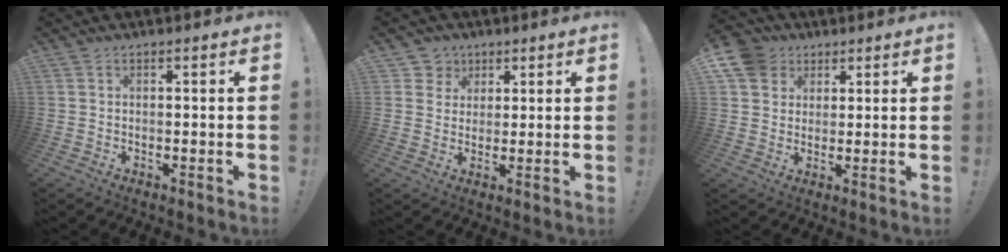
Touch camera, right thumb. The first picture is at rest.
{"total": 5.4, "force": [2.6, 4.7, 0.6], "torque": [-0.007, -0.021, 0.049]}
{"total": 8.9, "force": [4.2, 7.4, 2.7], "torque": [-0.044, -0.022, 0.086]}